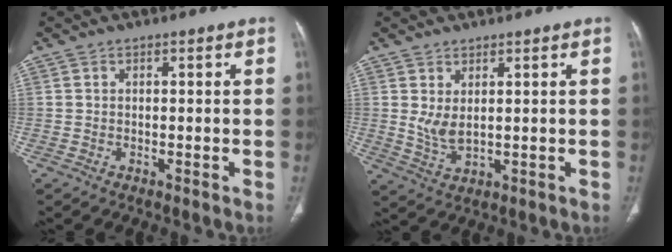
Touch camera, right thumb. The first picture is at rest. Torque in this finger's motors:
{"motor_torque": [0.02, 1.27, -0.24, 0.16, 0.00]}